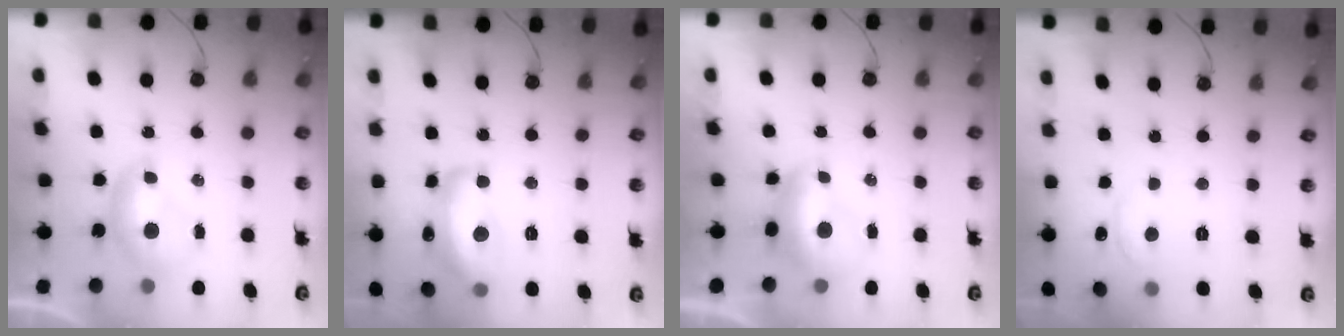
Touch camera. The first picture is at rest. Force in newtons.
{"total": 10.2, "press": 10.2, "slide": 1.0}
{"total": 1.7, "press": 1.5, "slide": 0.7}
{"total": 1.1, "press": 0.8, "slide": 0.7}